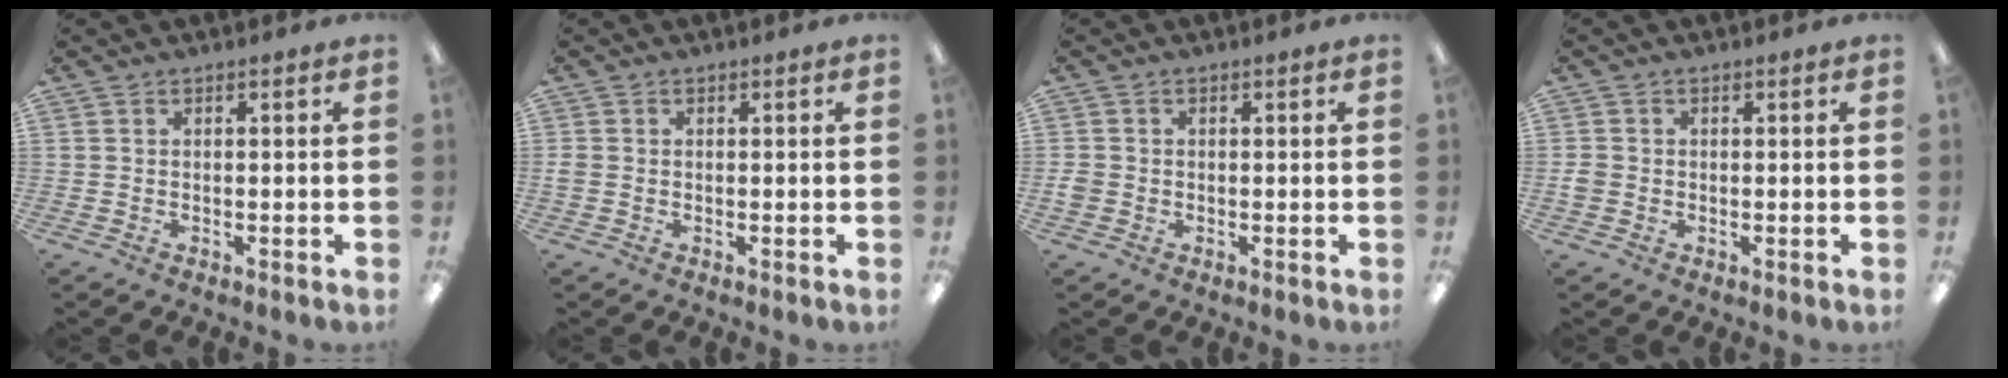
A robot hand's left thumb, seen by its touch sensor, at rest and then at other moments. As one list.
[{"total": 1.2, "force": [-0.2, 1.0, 0.6], "torque": [-0.010, 0.004, -0.003]}, {"total": 1.9, "force": [-0.4, 1.8, 0.7], "torque": [-0.010, 0.005, -0.008]}, {"total": 1.8, "force": [-0.4, 1.7, 0.6], "torque": [-0.010, 0.004, -0.008]}]